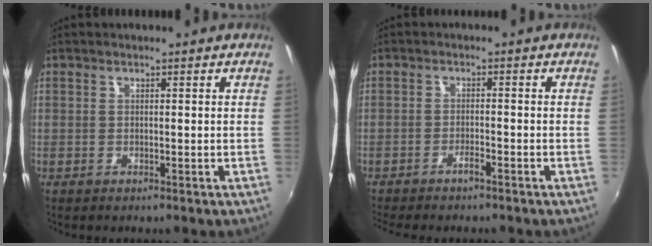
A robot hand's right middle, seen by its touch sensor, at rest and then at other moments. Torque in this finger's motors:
{"motor_torque": [1.07, -1.07, 0.33, 0.08]}